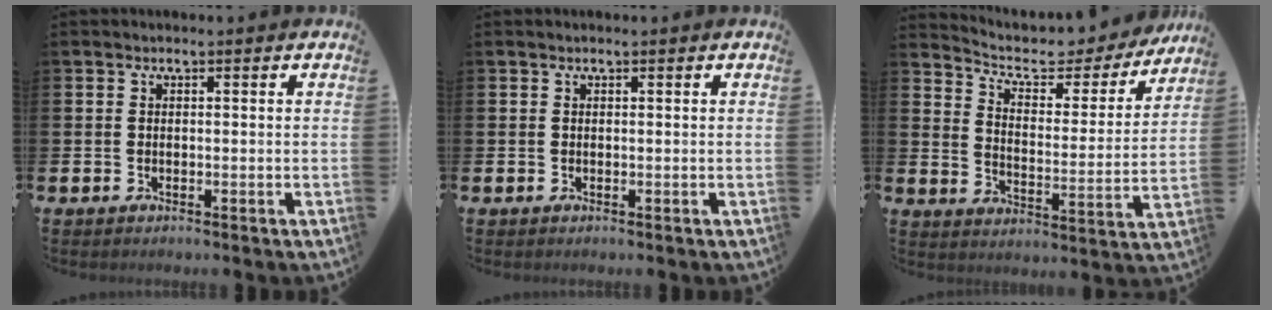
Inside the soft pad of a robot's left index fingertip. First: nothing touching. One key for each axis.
{"total": 0.0}
{"total": 7.1, "fx": 6.2, "fy": 2.5, "fz": 2.4, "tx": -0.076, "ty": -0.044, "tz": 0.104}